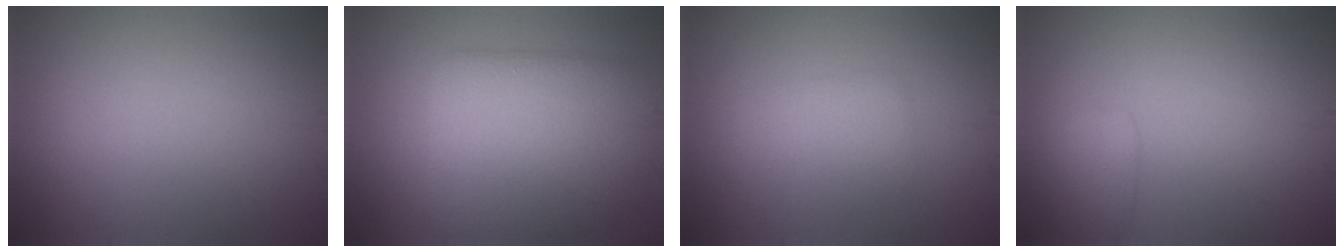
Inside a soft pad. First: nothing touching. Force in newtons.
{"total": 8.1, "press": 8.1, "slide": 0.8}
{"total": 2.3, "press": 2.3, "slide": 0.0}
{"total": 2.0, "press": 1.9, "slide": 0.1}